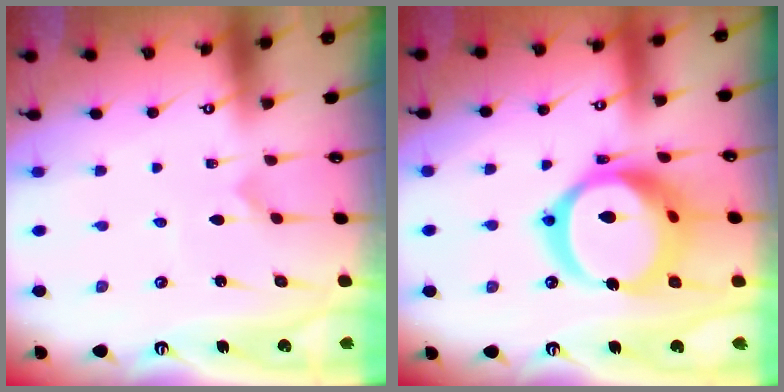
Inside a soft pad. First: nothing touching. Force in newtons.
{"total": 23.1, "press": 22.9, "slide": 2.6}